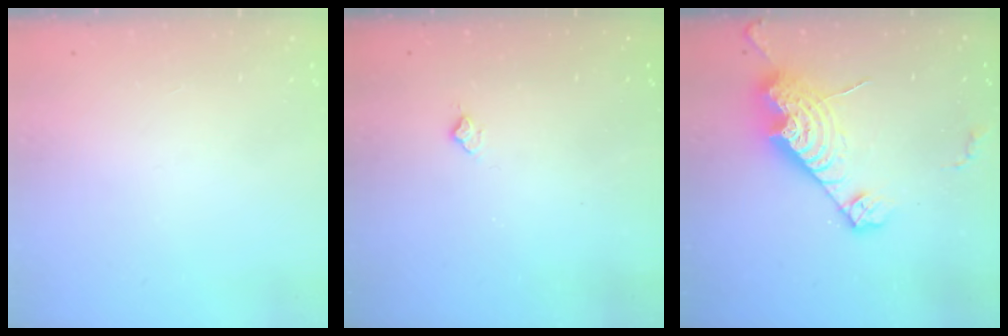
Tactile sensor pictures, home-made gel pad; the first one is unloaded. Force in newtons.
{"total": 5.9, "press": 5.9, "slide": 0.7}
{"total": 15.5, "press": 15.4, "slide": 1.3}